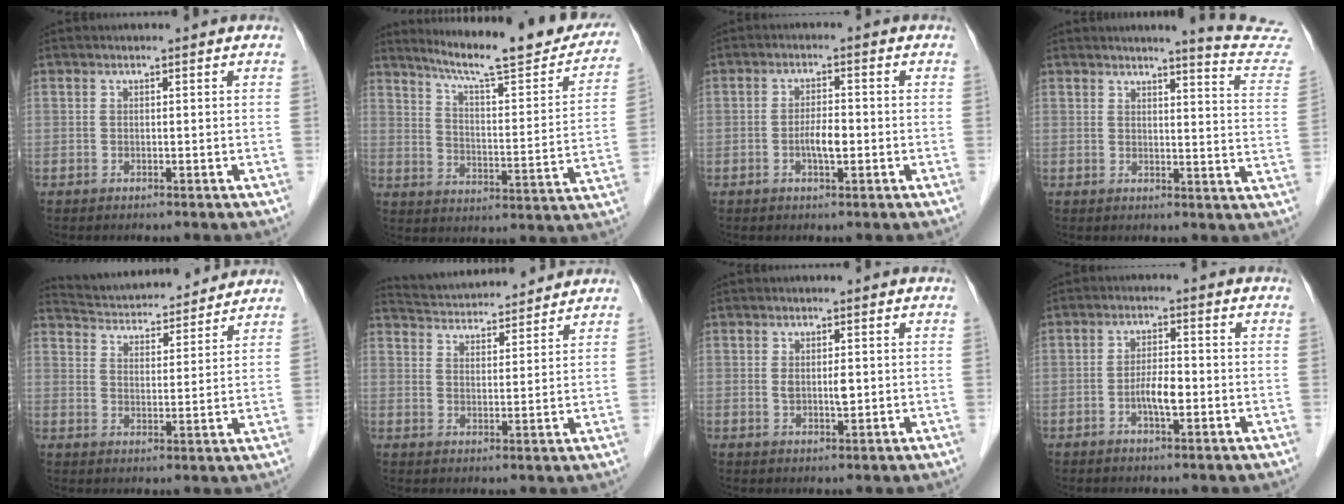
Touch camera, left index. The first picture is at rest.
{"total": 21.4, "force": [18.7, 2.2, 10.2], "torque": [-0.147, -0.040, 0.249]}
{"total": 3.3, "force": [-0.9, 0.9, 3.1], "torque": [-0.059, 0.002, -0.015]}
{"total": 11.1, "force": [10.8, -1.1, 2.4], "torque": [-0.020, -0.085, 0.099]}
{"total": 15.5, "force": [14.7, 2.5, 4.0], "torque": [-0.065, 0.021, 0.215]}
{"total": 12.4, "force": [11.9, 1.8, 3.1], "torque": [-0.057, 0.024, 0.181]}
{"total": 2.5, "force": [0.2, 0.8, 2.4], "torque": [-0.041, -0.003, 0.003]}
{"total": 3.8, "force": [-1.2, 0.9, 3.5], "torque": [-0.066, 0.002, -0.022]}